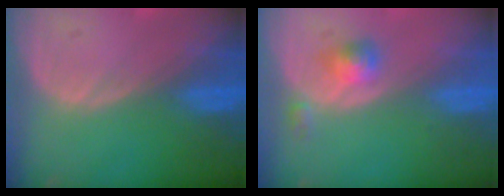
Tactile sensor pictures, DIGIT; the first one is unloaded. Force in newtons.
{"total": 3.0, "press": 2.8, "slide": 1.2}